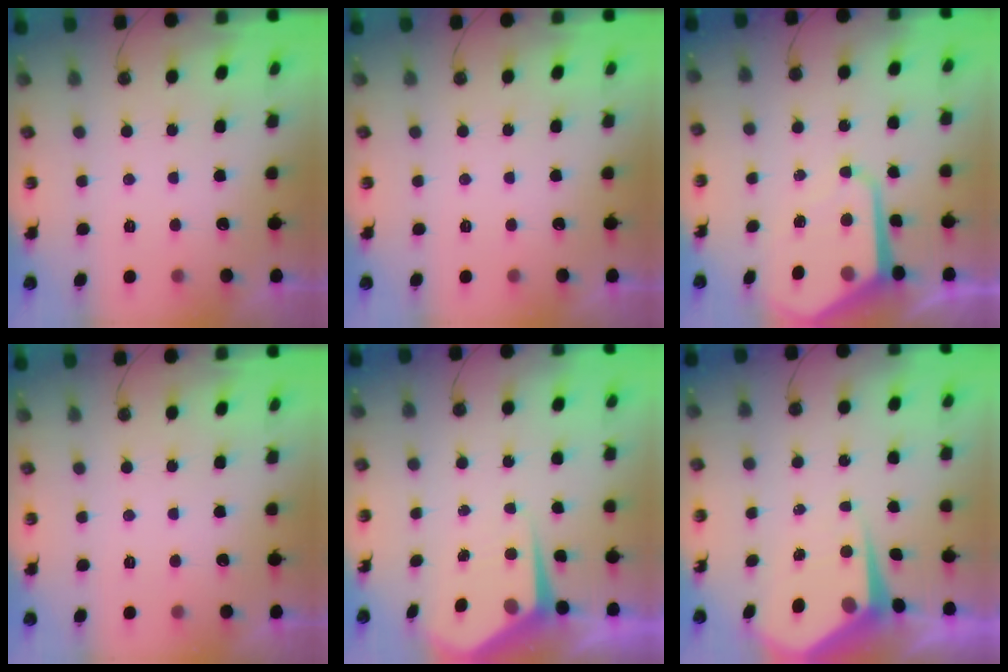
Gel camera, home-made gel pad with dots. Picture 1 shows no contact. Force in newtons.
{"total": 0.0}
{"total": 9.7, "press": 9.7, "slide": 0.7}
{"total": 0.0}
{"total": 5.9, "press": 5.9, "slide": 0.4}
{"total": 7.1, "press": 7.1, "slide": 0.7}